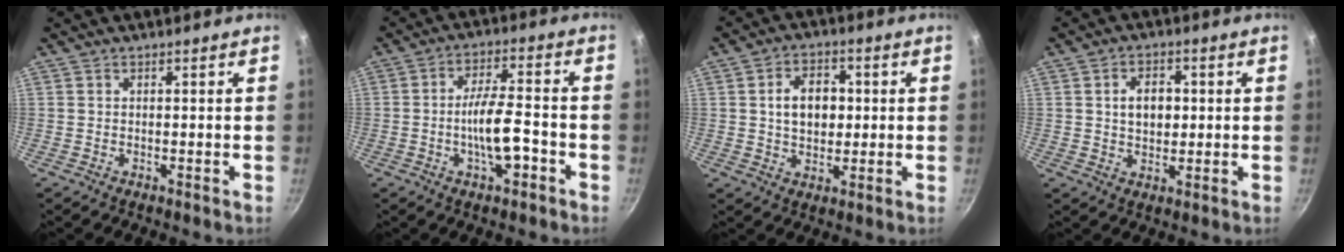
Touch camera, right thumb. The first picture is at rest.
{"total": 9.2, "force": [-3.1, 3.2, 8.0], "torque": [-0.128, 0.027, -0.055]}
{"total": 8.8, "force": [1.1, 6.2, 6.2], "torque": [-0.076, 0.009, 0.014]}
{"total": 6.5, "force": [0.9, 4.4, 4.6], "torque": [-0.056, 0.005, 0.014]}